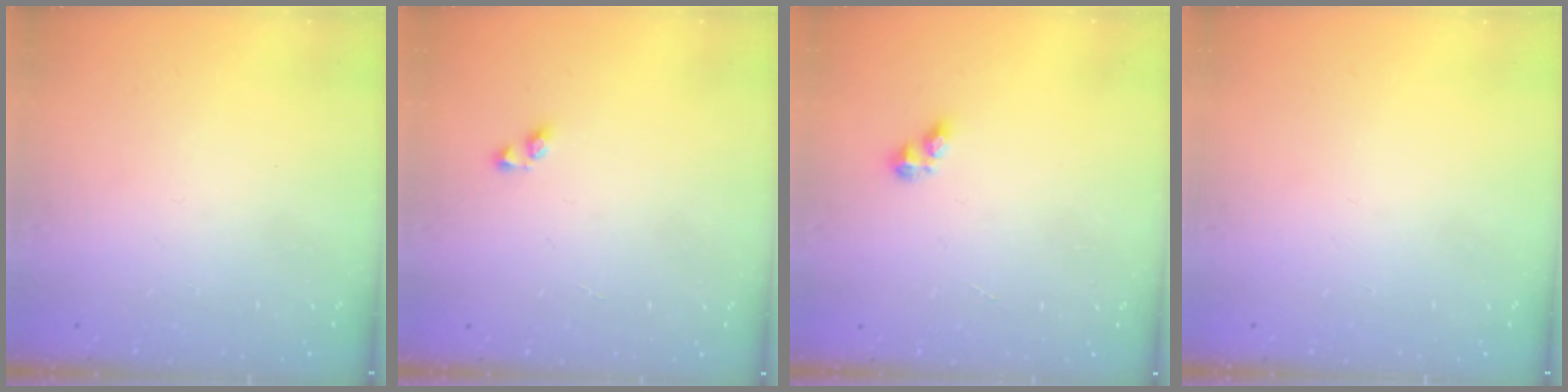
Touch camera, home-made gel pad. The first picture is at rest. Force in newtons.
{"total": 2.9, "press": 2.9, "slide": 0.3}
{"total": 3.0, "press": 2.9, "slide": 0.5}
{"total": 0.0}